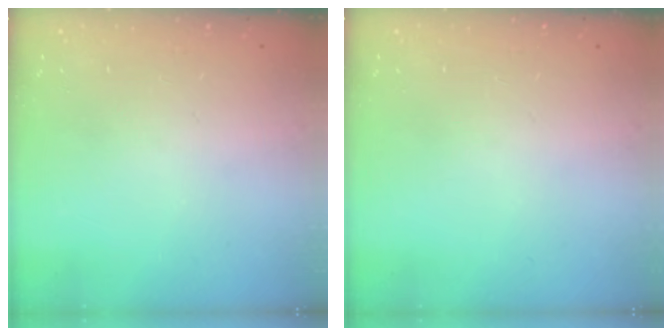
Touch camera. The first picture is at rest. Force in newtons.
{"total": 0.0}